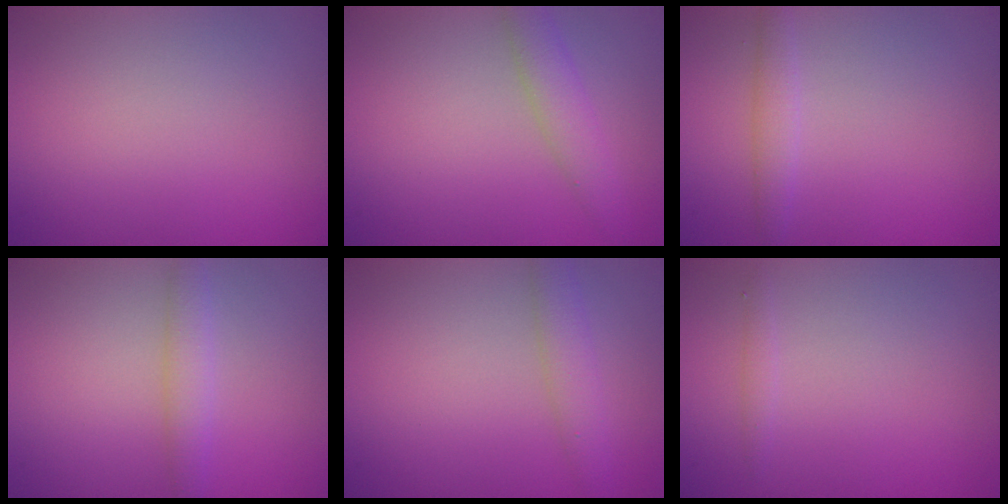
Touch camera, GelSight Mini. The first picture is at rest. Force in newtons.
{"total": 2.7, "press": 2.7, "slide": 0.2}
{"total": 1.5, "press": 1.5, "slide": 0.1}
{"total": 1.9, "press": 1.9, "slide": 0.1}
{"total": 2.4, "press": 2.4, "slide": 0.1}
{"total": 0.6, "press": 0.6, "slide": 0.0}